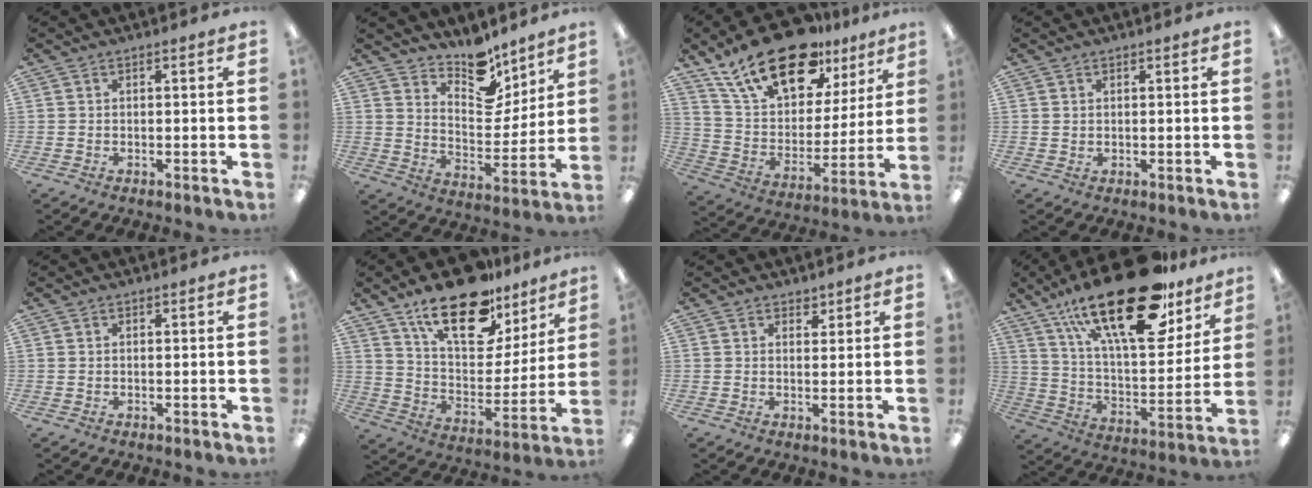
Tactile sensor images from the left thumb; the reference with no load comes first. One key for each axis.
{"total": 12.1, "fx": 10.2, "fy": 5.2, "fz": 4.0, "tx": -0.053, "ty": -0.086, "tz": 0.189}
{"total": 21.9, "fx": 15.3, "fy": 10.2, "fz": 11.9, "tx": -0.211, "ty": -0.084, "tz": 0.272}
{"total": 0.8, "fx": 0.7, "fy": 0.4, "fz": 0.2, "tx": -0.004, "ty": 0.001, "tz": 0.013}
{"total": 0.0}
{"total": 22.1, "fx": 15.0, "fy": 10.1, "fz": 12.6, "tx": -0.203, "ty": -0.088, "tz": 0.261}
{"total": 2.0, "fx": 1.8, "fy": 1.0, "fz": 0.2, "tx": 0.012, "ty": -0.009, "tz": 0.030}
{"total": 29.8, "fx": 19.4, "fy": 11.1, "fz": 19.8, "tx": -0.324, "ty": -0.107, "tz": 0.322}